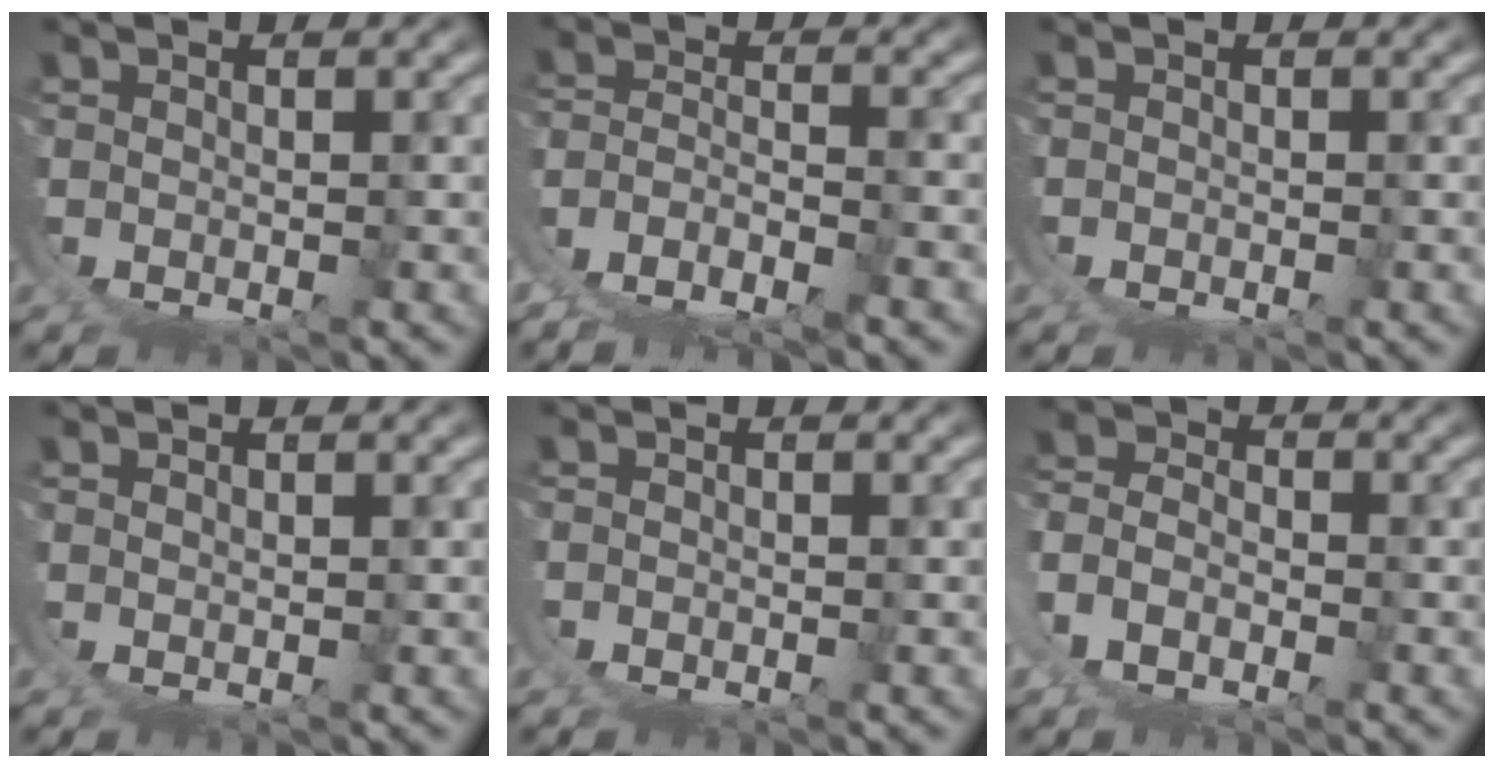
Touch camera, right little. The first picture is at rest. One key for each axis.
{"total": 8.1, "fx": -0.4, "fy": 6.9, "fz": 4.3, "tx": -0.126, "ty": -0.031, "tz": -0.010}
{"total": 0.7, "fx": -0.4, "fy": 0.5, "fz": 0.3, "tx": -0.006, "ty": 0.000, "tz": -0.006}
{"total": 1.0, "fx": 0.6, "fy": -0.7, "fz": -0.1, "tx": 0.006, "ty": 0.001, "tz": 0.011}
{"total": 0.5, "fx": -0.2, "fy": 0.5, "fz": 0.2, "tx": -0.005, "ty": 0.000, "tz": -0.005}
{"total": 6.7, "fx": 2.4, "fy": 5.4, "fz": 3.3, "tx": -0.096, "ty": -0.003, "tz": 0.028}